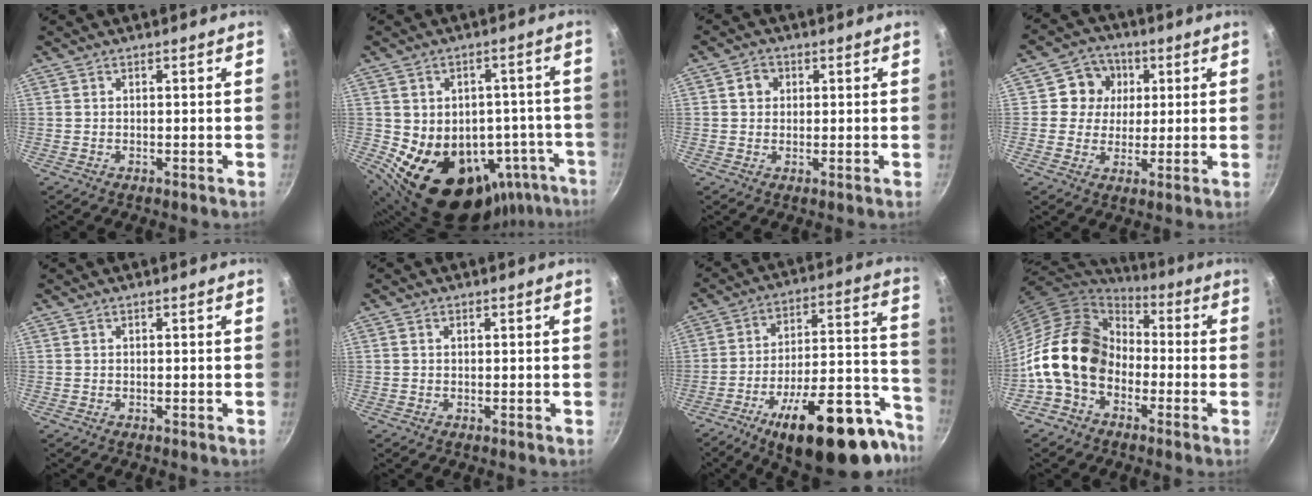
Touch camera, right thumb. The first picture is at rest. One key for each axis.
{"total": 21.9, "fx": -8.5, "fy": 15.7, "fz": 12.7, "tx": -0.129, "ty": 0.025, "tz": -0.092}
{"total": 3.2, "fx": 0.8, "fy": 2.8, "fz": 1.3, "tx": -0.004, "ty": 0.006, "tz": 0.010}
{"total": 7.9, "fx": 1.9, "fy": 7.4, "fz": 2.1, "tx": 0.007, "ty": 0.003, "tz": 0.016}
{"total": 0.0}
{"total": 0.8, "fx": 0.2, "fy": 0.6, "fz": 0.5, "tx": -0.007, "ty": 0.004, "tz": 0.004}
{"total": 28.7, "fx": -17.2, "fy": 10.8, "fz": 20.3, "tx": -0.244, "ty": 0.097, "tz": -0.246}
{"total": 16.5, "fx": -3.6, "fy": 12.4, "fz": 10.2, "tx": -0.156, "ty": 0.053, "tz": -0.091}